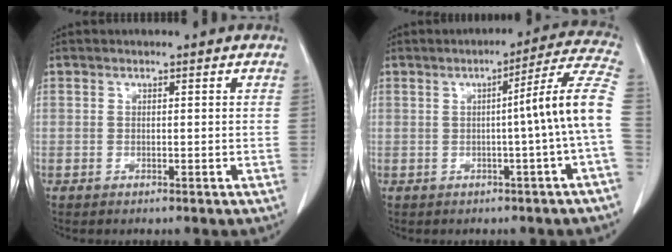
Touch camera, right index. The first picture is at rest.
{"total": 10.8, "force": [-1.0, -1.6, 10.6], "torque": [-0.135, 0.019, -0.016]}